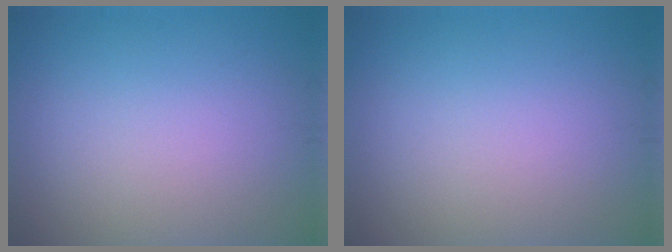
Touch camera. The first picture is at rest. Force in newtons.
{"total": 0.0}